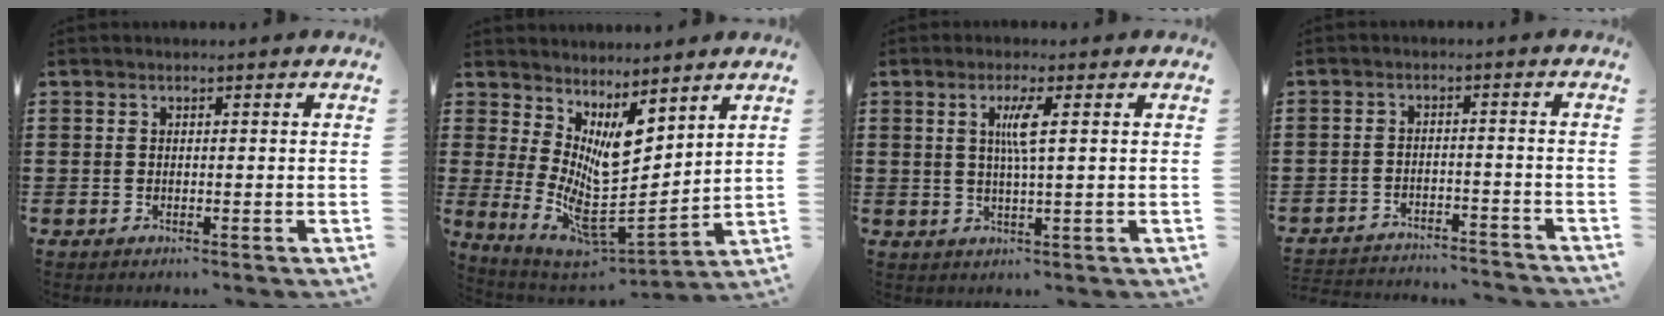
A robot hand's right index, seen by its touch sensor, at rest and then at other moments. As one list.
[{"total": 8.6, "force": [3.2, 3.8, 7.1], "torque": [-0.130, -0.060, 0.064]}, {"total": 3.8, "force": [0.9, -0.1, 3.7], "torque": [-0.074, -0.002, 0.012]}, {"total": 3.3, "force": [-3.3, 0.0, 0.2], "torque": [-0.009, 0.000, -0.070]}]